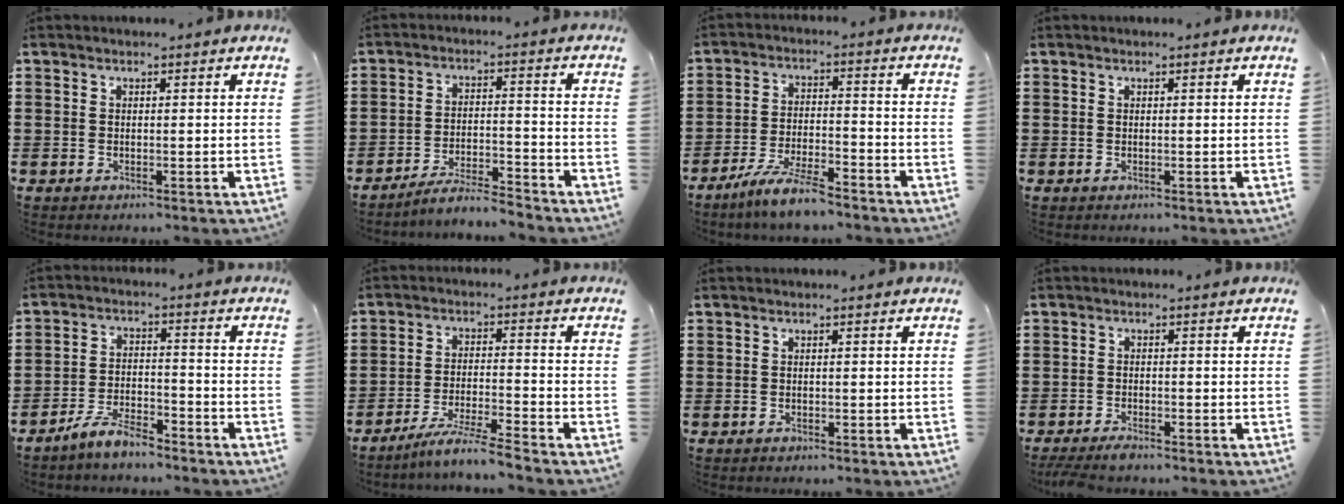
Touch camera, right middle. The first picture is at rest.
{"total": 5.2, "force": [-4.9, 0.1, 1.5], "torque": [-0.032, -0.002, -0.098]}
{"total": 7.0, "force": [-6.0, 0.7, 3.5], "torque": [-0.080, -0.004, -0.117]}
{"total": 0.0}
{"total": 6.0, "force": [-5.5, 1.2, 2.1], "torque": [-0.046, 0.005, -0.109]}
{"total": 5.9, "force": [-5.3, -0.6, 2.5], "torque": [-0.051, -0.017, -0.103]}
{"total": 0.7, "force": [-0.6, 0.3, 0.0], "torque": [-0.001, 0.002, -0.014]}
{"total": 1.9, "force": [-1.7, 0.2, 0.8], "torque": [-0.024, -0.003, -0.034]}